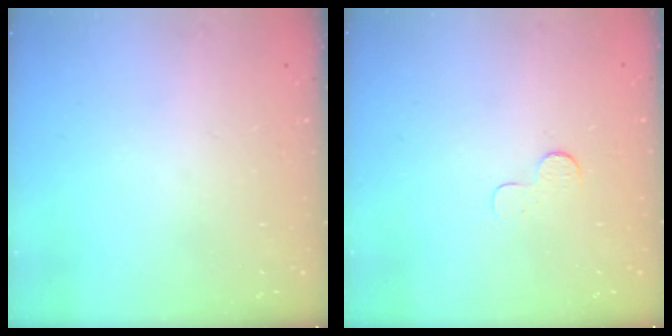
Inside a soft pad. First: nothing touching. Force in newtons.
{"total": 3.7, "press": 3.7, "slide": 0.4}